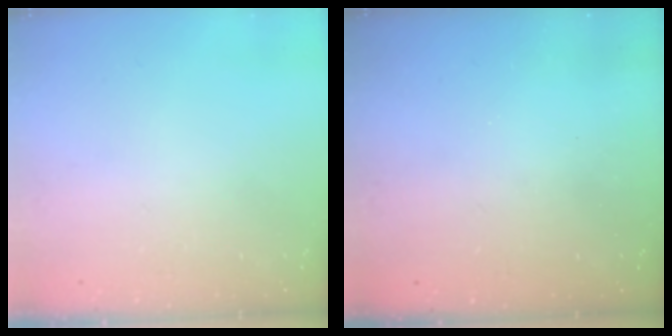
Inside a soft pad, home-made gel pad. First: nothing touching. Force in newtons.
{"total": 3.0, "press": 2.9, "slide": 0.8}